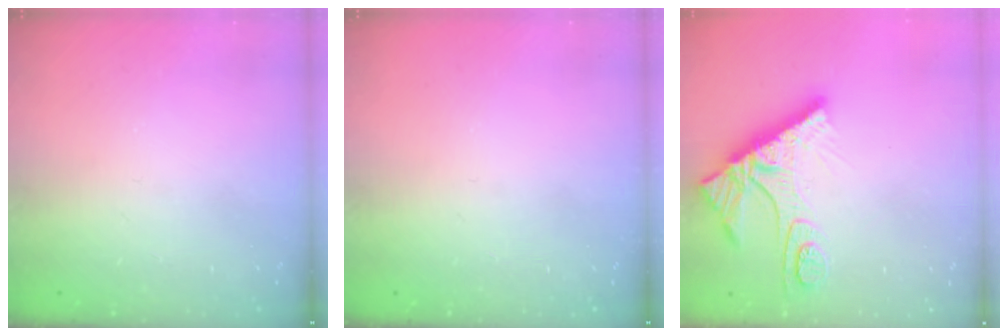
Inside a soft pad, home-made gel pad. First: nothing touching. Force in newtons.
{"total": 0.0}
{"total": 11.8, "press": 11.7, "slide": 1.3}